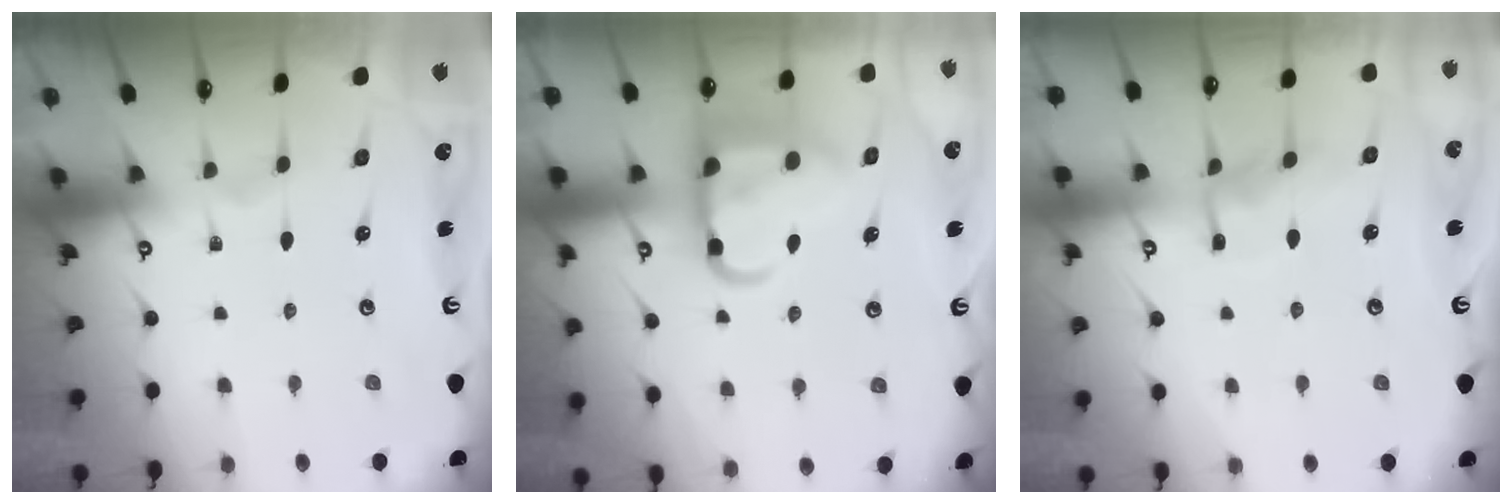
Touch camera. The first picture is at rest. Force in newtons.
{"total": 14.4, "press": 14.3, "slide": 1.8}
{"total": 7.1, "press": 7.0, "slide": 0.6}